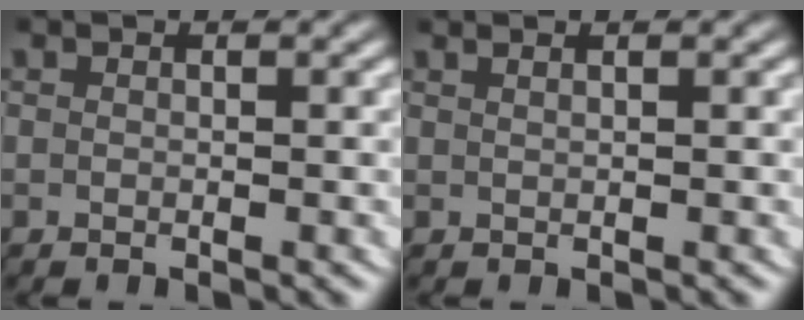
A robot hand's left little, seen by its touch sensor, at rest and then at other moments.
{"total": 1.2, "force": [0.9, -0.3, 0.7], "torque": [-0.008, 0.004, 0.016]}